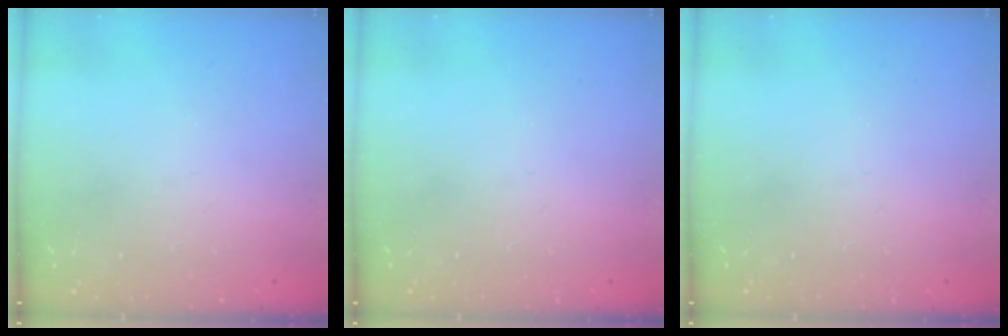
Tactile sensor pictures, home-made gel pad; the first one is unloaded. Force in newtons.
{"total": 0.0}
{"total": 0.0}